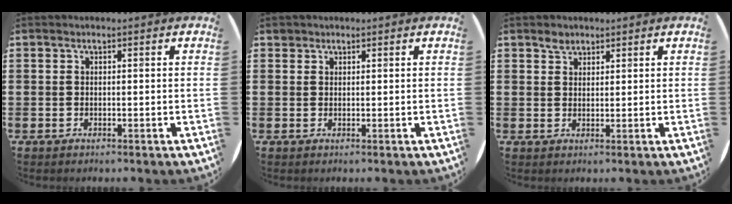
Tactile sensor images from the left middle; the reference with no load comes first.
{"total": 0.8, "force": [0.7, 0.3, -0.1], "torque": [0.000, 0.002, 0.014]}
{"total": 1.8, "force": [1.5, 0.9, 0.2], "torque": [0.003, 0.000, 0.028]}